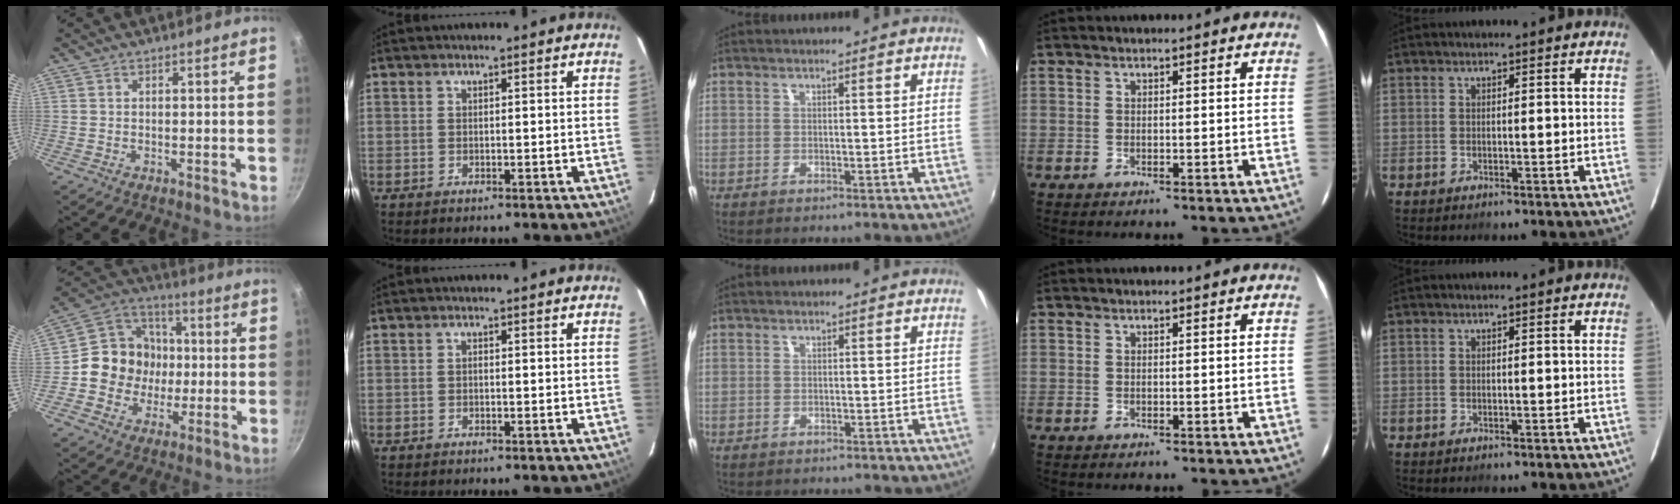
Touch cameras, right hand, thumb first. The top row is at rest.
{"thumb": {"total": 13.3, "force": [-1.0, 12.2, 5.3], "torque": [-0.053, 0.027, -0.033]}, "middle": {"total": 1.2, "force": [-1.0, 0.7, 0.1], "torque": [-0.007, 0.002, -0.013]}}